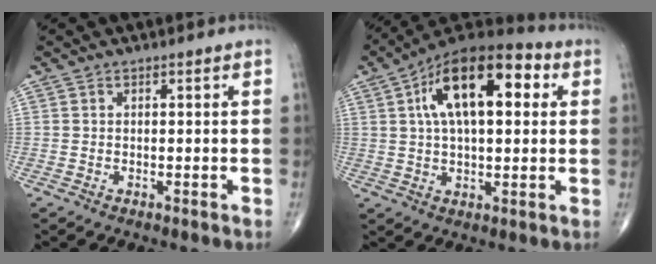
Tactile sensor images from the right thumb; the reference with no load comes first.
{"total": 19.3, "force": [5.2, 9.0, 16.2], "torque": [-0.244, 0.019, 0.074]}